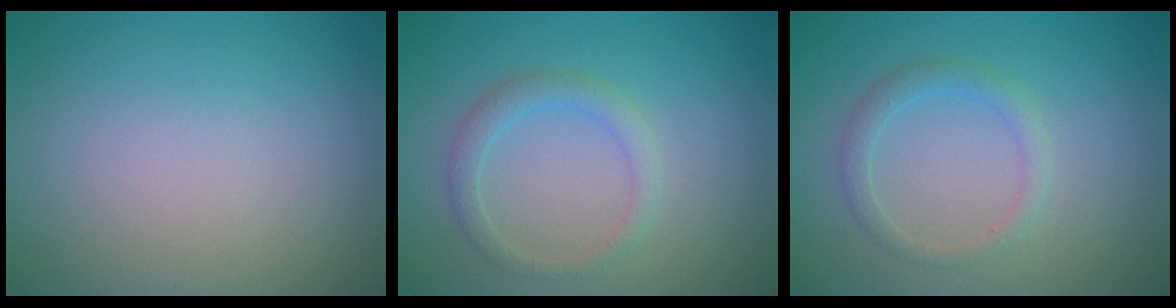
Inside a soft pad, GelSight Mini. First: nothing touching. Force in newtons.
{"total": 1.9, "press": 1.9, "slide": 0.1}
{"total": 1.7, "press": 1.7, "slide": 0.2}